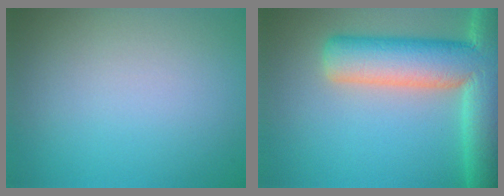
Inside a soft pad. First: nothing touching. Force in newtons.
{"total": 12.4, "press": 12.4, "slide": 1.0}